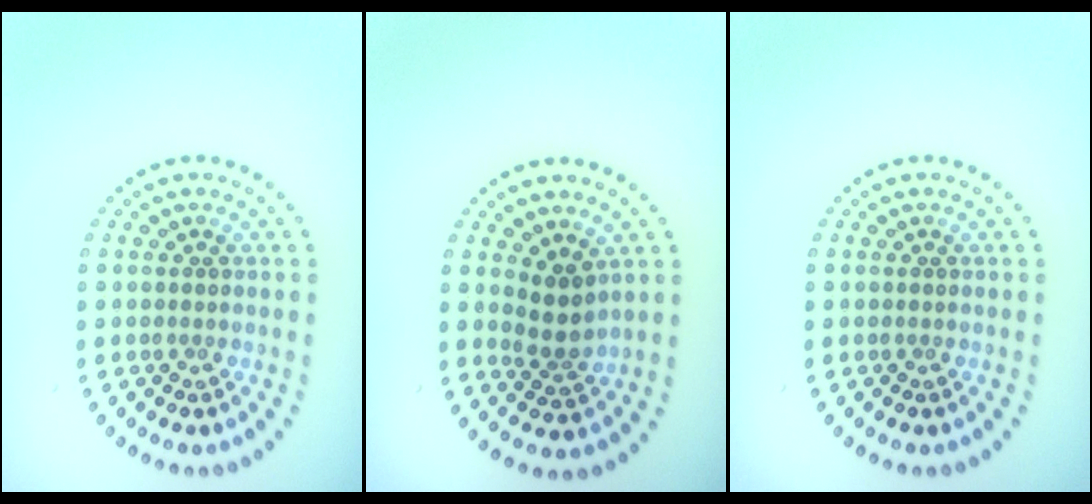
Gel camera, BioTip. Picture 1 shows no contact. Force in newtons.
{"total": 2.2, "press": 1.8, "slide": 1.3}
{"total": 0.0}